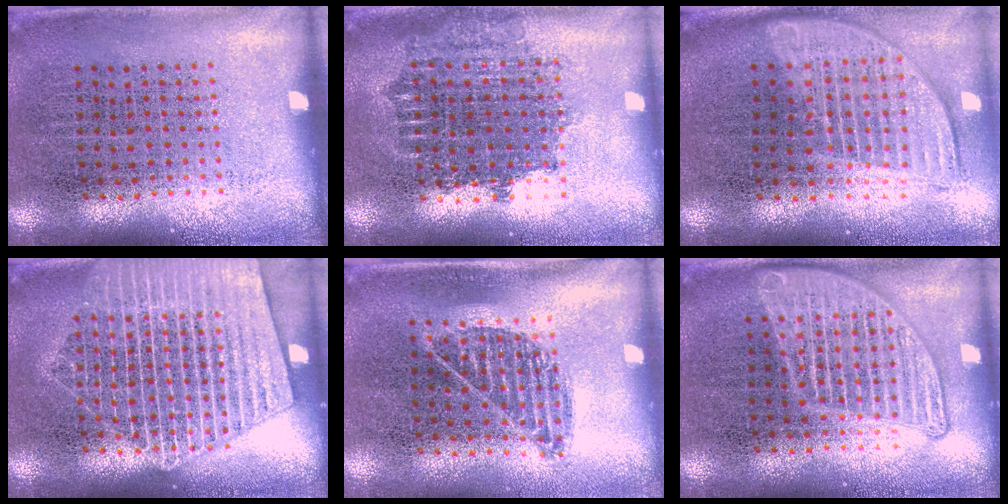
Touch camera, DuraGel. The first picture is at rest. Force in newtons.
{"total": 1.6, "press": 1.3, "slide": 1.0}
{"total": 1.8, "press": 1.5, "slide": 0.9}
{"total": 3.9, "press": 3.9, "slide": 0.5}
{"total": 0.9, "press": 0.8, "slide": 0.4}
{"total": 2.8, "press": 2.8, "slide": 0.3}